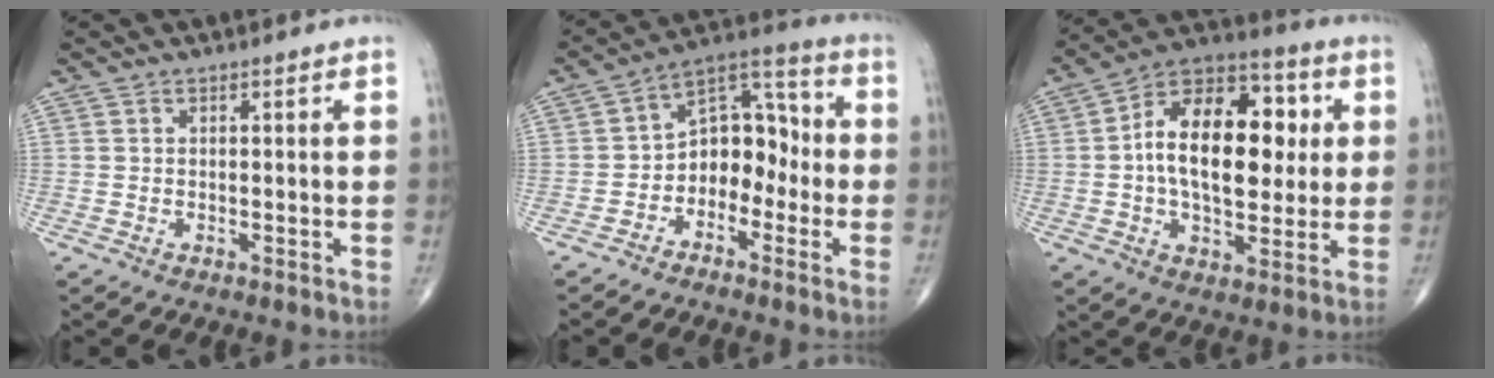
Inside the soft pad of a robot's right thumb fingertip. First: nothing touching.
{"total": 9.0, "force": [-2.4, 6.6, 5.7], "torque": [-0.054, 0.046, -0.057]}
{"total": 20.0, "force": [2.0, 11.4, 16.3], "torque": [-0.232, 0.022, 0.027]}